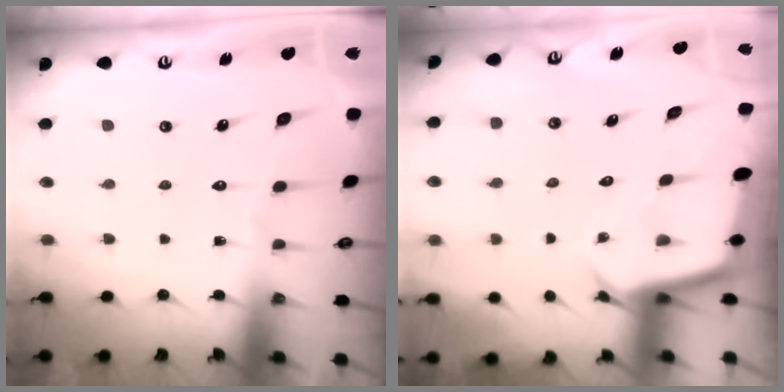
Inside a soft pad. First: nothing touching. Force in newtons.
{"total": 2.9, "press": 2.9, "slide": 0.1}